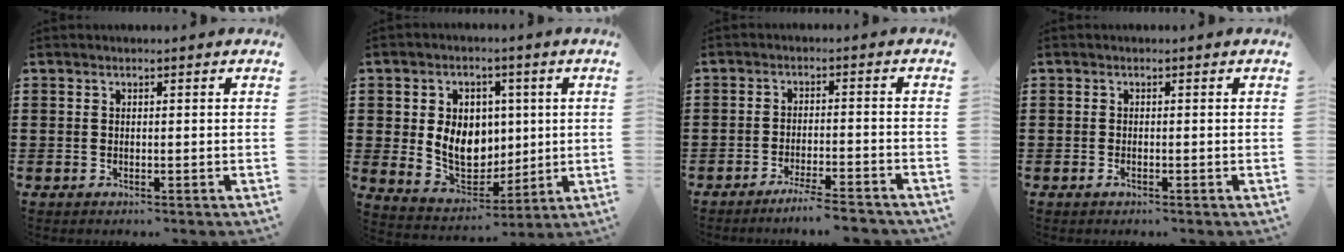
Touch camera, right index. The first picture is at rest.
{"total": 8.9, "force": [0.7, 7.1, 5.4], "torque": [-0.104, 0.011, 0.014]}
{"total": 4.3, "force": [-3.9, -0.2, 1.8], "torque": [-0.037, -0.007, -0.075]}
{"total": 0.7, "force": [-0.4, 0.2, 0.5], "torque": [-0.011, -0.005, -0.007]}